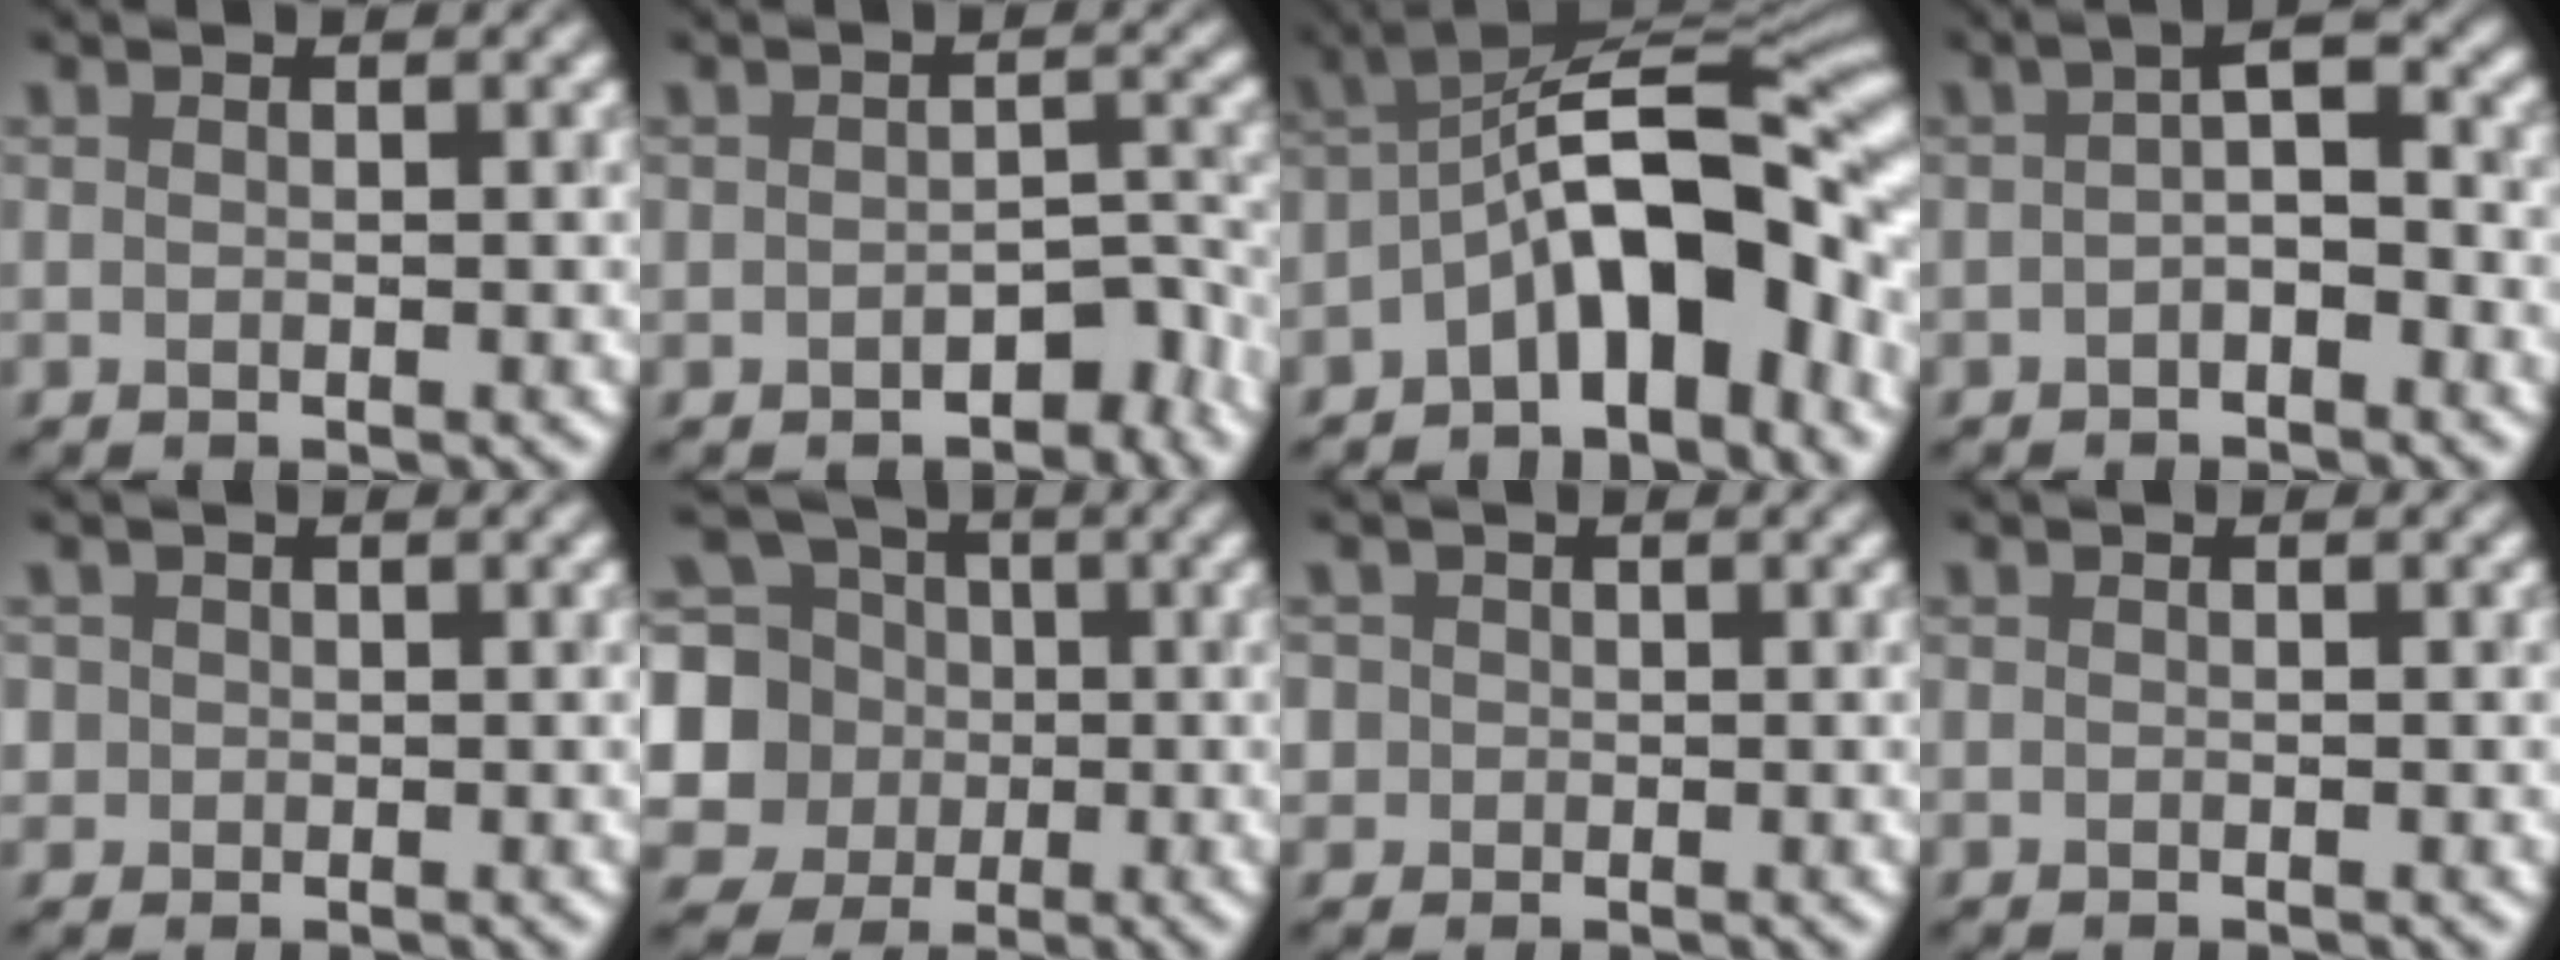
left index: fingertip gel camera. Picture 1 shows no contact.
{"total": 2.9, "force": [-1.7, 1.7, 1.7], "torque": [-0.018, 0.003, -0.024]}
{"total": 11.3, "force": [-3.9, 5.0, 9.3], "torque": [-0.127, 0.015, -0.074]}
{"total": 3.1, "force": [-0.9, 1.1, 2.7], "torque": [-0.043, 0.011, -0.022]}
{"total": 1.3, "force": [0.2, 1.3, 0.2], "torque": [0.009, 0.000, -0.002]}
{"total": 9.6, "force": [0.0, 8.9, 3.7], "torque": [-0.105, 0.001, -0.029]}
{"total": 2.0, "force": [0.4, 1.9, 0.5], "torque": [0.004, 0.009, -0.002]}
{"total": 0.0}